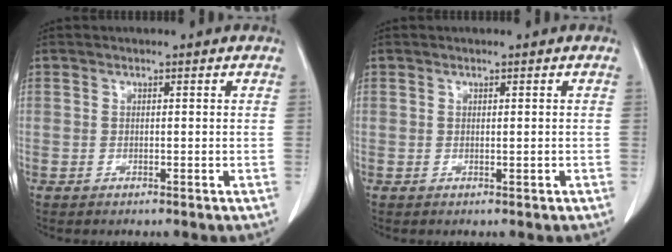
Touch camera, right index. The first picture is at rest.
{"total": 0.0}